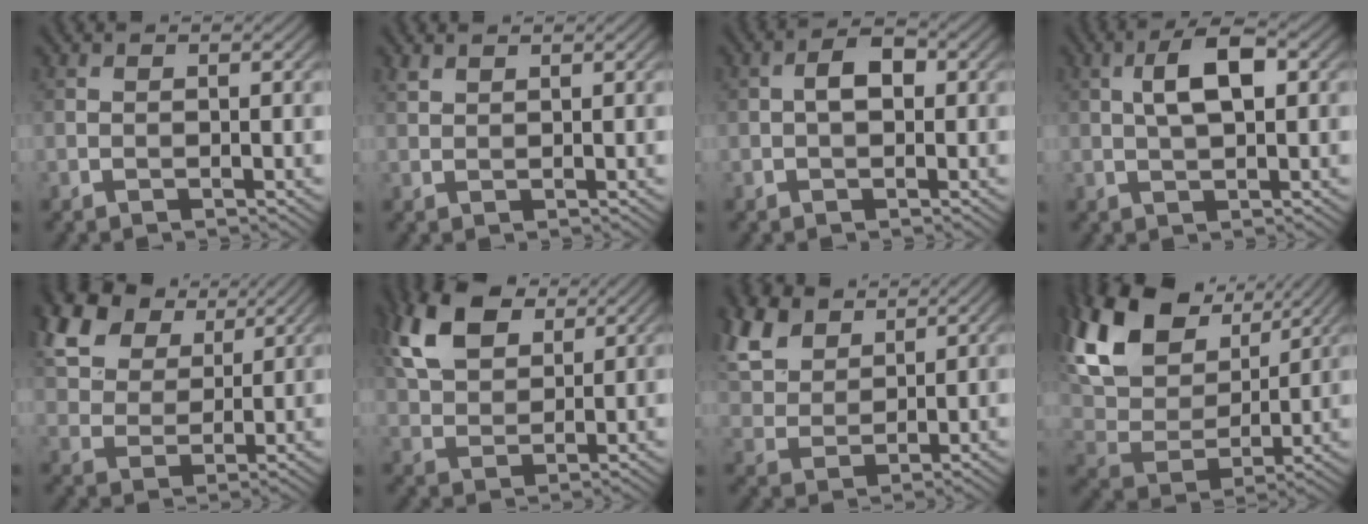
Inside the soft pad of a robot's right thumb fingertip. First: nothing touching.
{"total": 1.2, "force": [1.0, 0.4, 0.4], "torque": [-0.015, 0.002, 0.025]}
{"total": 3.0, "force": [0.1, 1.8, 2.4], "torque": [-0.042, 0.007, -0.004]}
{"total": 5.6, "force": [1.2, 2.2, 4.9], "torque": [-0.096, 0.010, 0.020]}
{"total": 12.2, "force": [7.1, 7.3, 6.6], "torque": [-0.181, 0.026, 0.127]}
{"total": 11.1, "force": [5.8, 6.4, 7.0], "torque": [-0.183, 0.022, 0.116]}
{"total": 9.3, "force": [5.9, 5.2, 4.9], "torque": [-0.150, 0.018, 0.123]}
{"total": 16.0, "force": [9.3, 9.1, 9.4], "torque": [-0.243, 0.028, 0.168]}